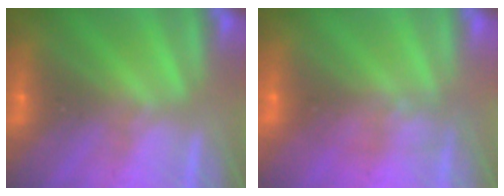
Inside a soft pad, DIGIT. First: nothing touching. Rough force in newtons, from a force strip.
{"total": 1.0}